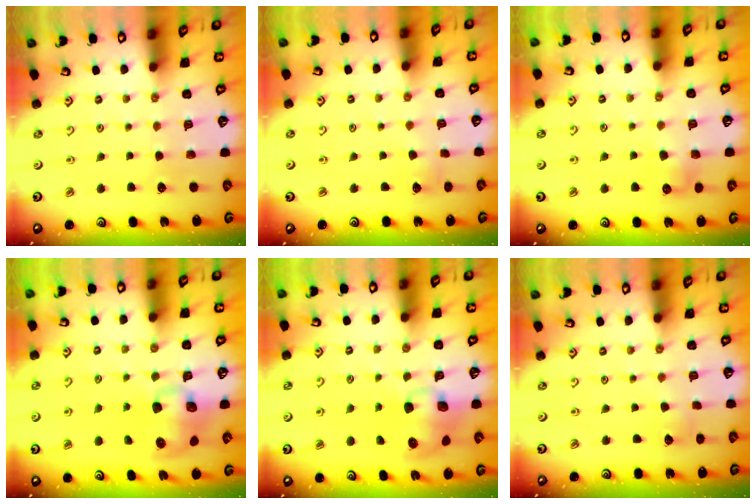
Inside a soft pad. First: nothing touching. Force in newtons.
{"total": 2.4, "press": 2.4, "slide": 0.2}
{"total": 6.2, "press": 6.2, "slide": 0.9}
{"total": 9.7, "press": 9.6, "slide": 1.3}
{"total": 9.0, "press": 8.9, "slide": 1.3}
{"total": 2.4, "press": 2.4, "slide": 0.2}